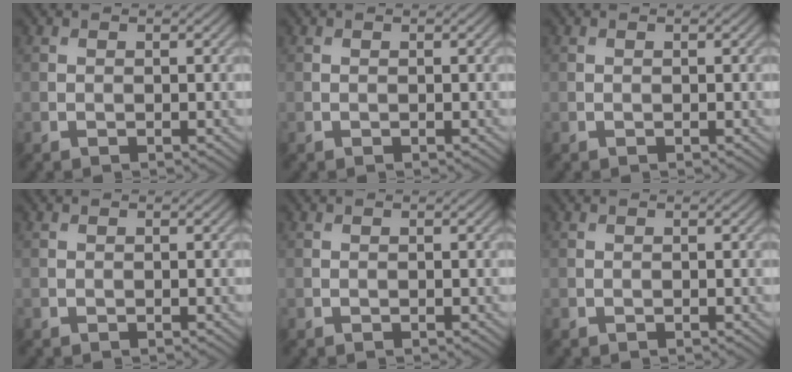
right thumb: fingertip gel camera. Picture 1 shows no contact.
{"total": 0.0}
{"total": 0.0}
{"total": 0.0}
{"total": 0.0}
{"total": 0.0}